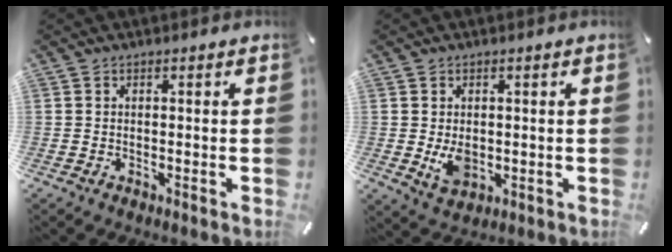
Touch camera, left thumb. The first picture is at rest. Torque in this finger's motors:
{"motor_torque": [1.09, 1.18, 0.62, 0.21, 0.05]}